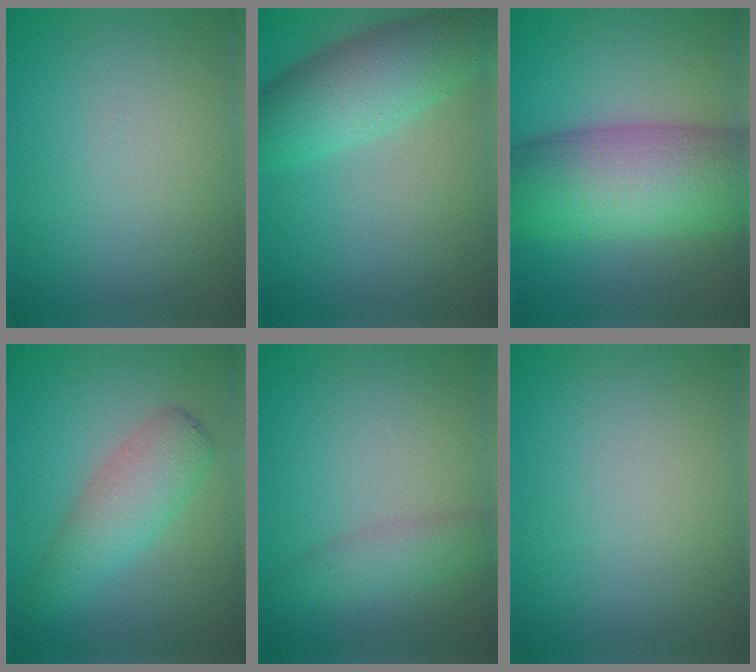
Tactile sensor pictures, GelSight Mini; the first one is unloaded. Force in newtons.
{"total": 7.1, "press": 7.0, "slide": 0.3}
{"total": 12.2, "press": 12.2, "slide": 0.4}
{"total": 4.1, "press": 4.1, "slide": 0.0}
{"total": 2.5, "press": 2.5, "slide": 0.0}
{"total": 0.0}